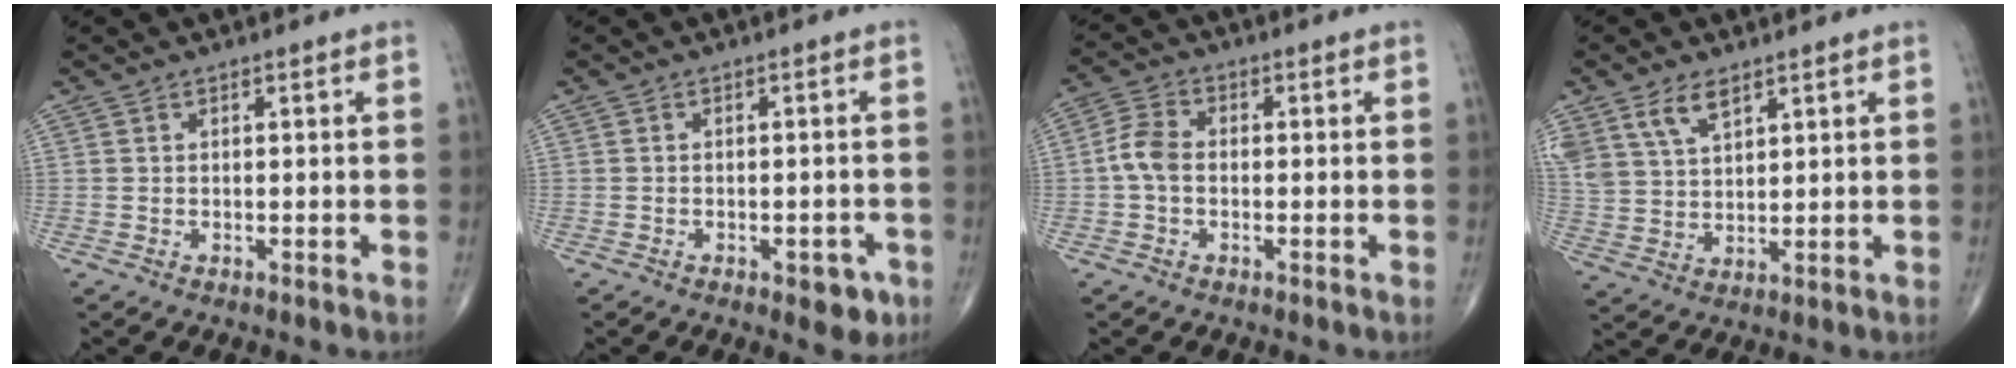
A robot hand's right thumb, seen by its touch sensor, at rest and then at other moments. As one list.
[{"total": 4.0, "force": [-2.0, 1.9, 2.9], "torque": [-0.019, 0.008, -0.021]}, {"total": 4.9, "force": [-0.6, 3.3, 3.6], "torque": [-0.073, 0.015, -0.022]}, {"total": 8.1, "force": [5.0, 4.2, 4.8], "torque": [-0.090, -0.014, 0.107]}]